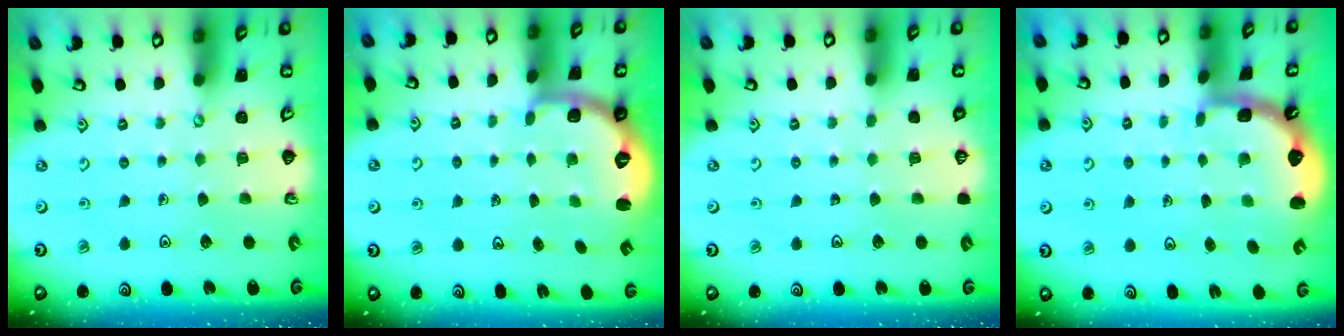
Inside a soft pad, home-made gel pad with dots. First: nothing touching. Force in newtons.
{"total": 2.6, "press": 1.6, "slide": 2.1}
{"total": 0.0}
{"total": 2.4, "press": 1.7, "slide": 1.8}